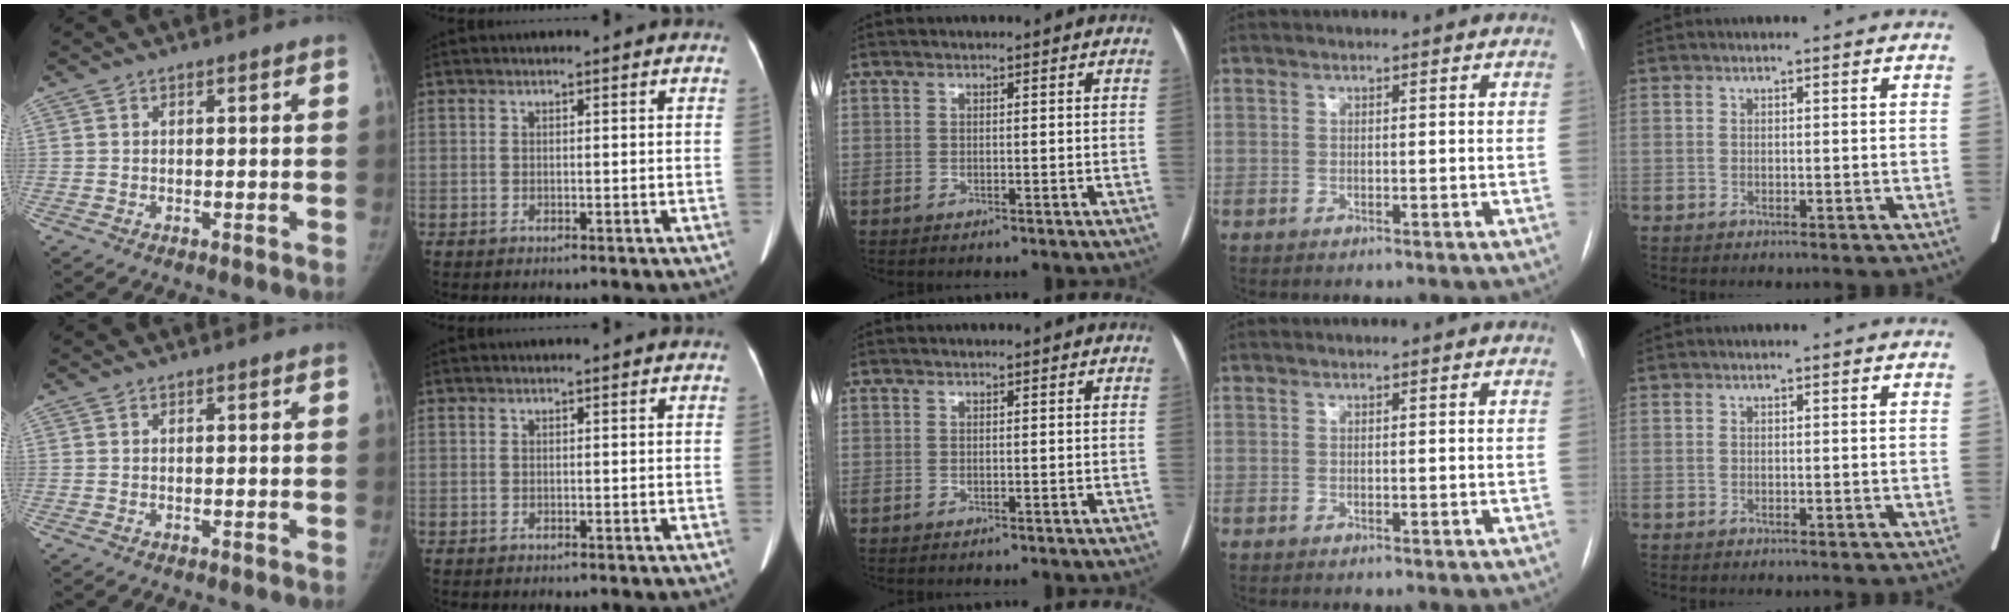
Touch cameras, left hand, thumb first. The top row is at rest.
{}